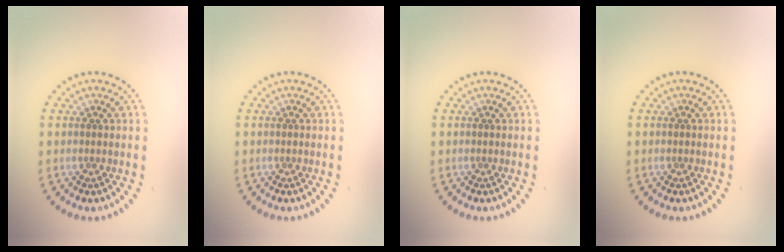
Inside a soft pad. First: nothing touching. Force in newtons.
{"total": 0.0}
{"total": 0.0}
{"total": 0.0}